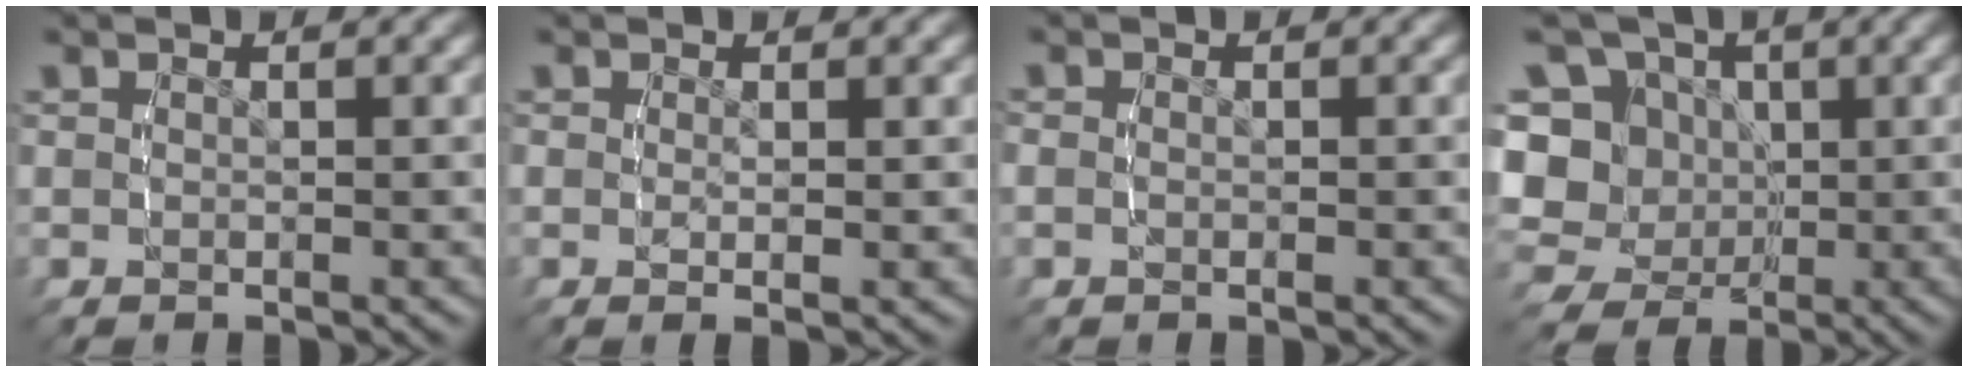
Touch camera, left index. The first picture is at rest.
{"total": 0.8, "force": [0.0, 0.2, 0.8], "torque": [-0.018, -0.012, 0.006]}
{"total": 1.2, "force": [-0.3, 1.0, 0.5], "torque": [-0.011, -0.002, -0.008]}
{"total": 14.4, "force": [0.8, 13.0, 6.2], "torque": [-0.155, -0.040, 0.014]}